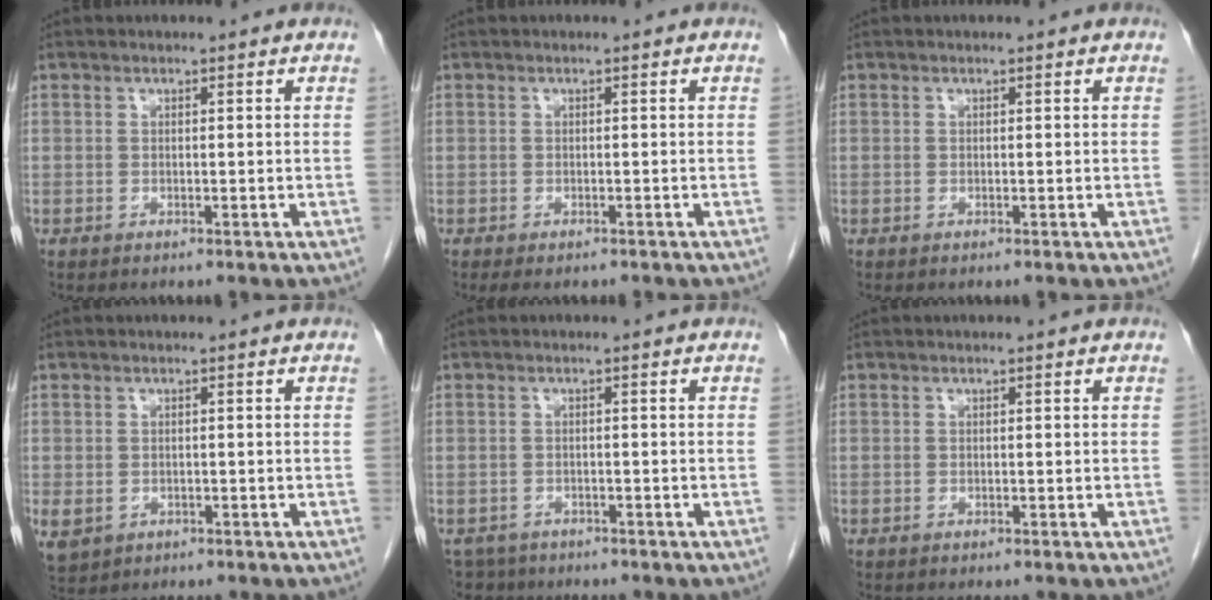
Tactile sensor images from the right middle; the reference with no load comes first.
{"total": 2.9, "force": [-2.3, 1.1, 1.3], "torque": [-0.013, -0.006, -0.028]}
{"total": 0.0}
{"total": 5.2, "force": [-1.7, 4.3, 2.4], "torque": [-0.066, -0.008, -0.017]}
{"total": 3.7, "force": [-3.0, 2.3, -0.2], "torque": [0.005, 0.000, -0.051]}
{"total": 0.0}